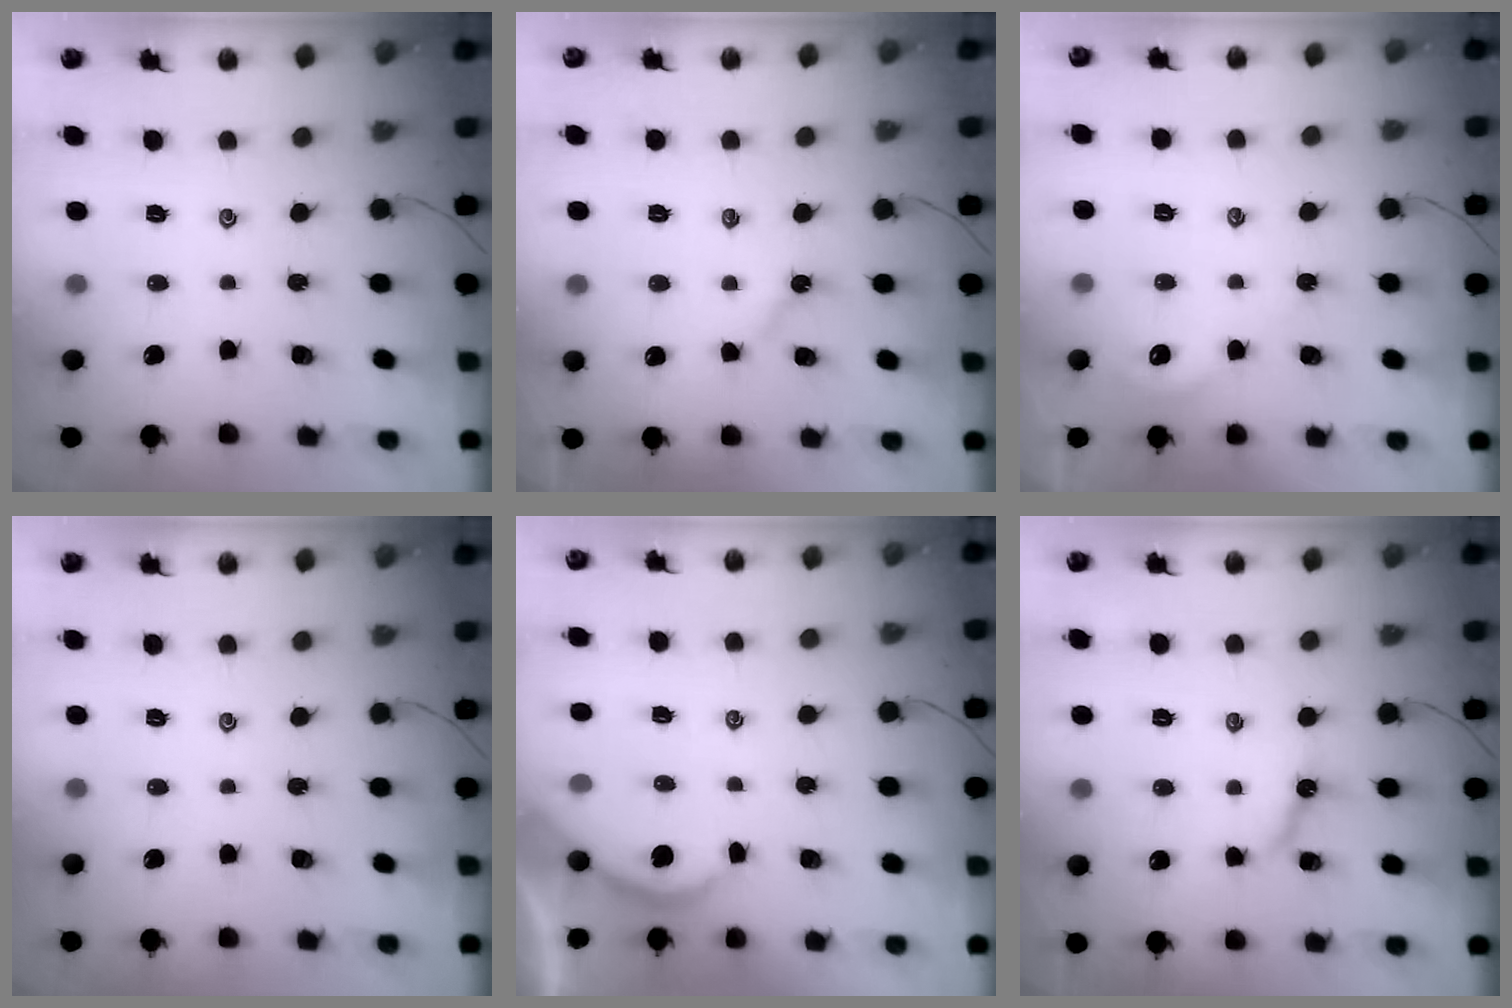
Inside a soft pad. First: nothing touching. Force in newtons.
{"total": 2.7, "press": 2.7, "slide": 0.3}
{"total": 2.8, "press": 2.7, "slide": 0.4}
{"total": 0.0}
{"total": 1.9, "press": 1.9, "slide": 0.4}
{"total": 8.0, "press": 8.0, "slide": 0.7}